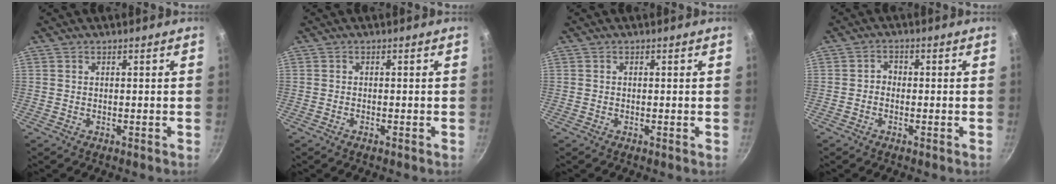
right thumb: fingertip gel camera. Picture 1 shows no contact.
{"total": 0.6, "force": [-0.4, 0.2, 0.3], "torque": [-0.010, 0.003, -0.012]}
{"total": 0.0}
{"total": 1.9, "force": [-0.7, 1.5, 0.8], "torque": [-0.007, 0.013, -0.019]}